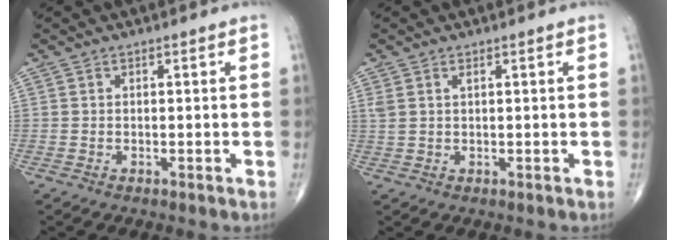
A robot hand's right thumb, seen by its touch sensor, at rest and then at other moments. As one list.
[{"total": 1.8, "force": [0.9, 0.7, 1.4], "torque": [-0.036, 0.009, 0.025]}]